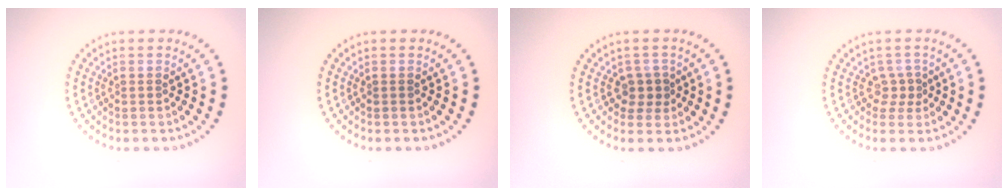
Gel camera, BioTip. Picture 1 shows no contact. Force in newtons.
{"total": 0.0}
{"total": 1.8, "press": 1.5, "slide": 1.0}
{"total": 1.4, "press": 0.8, "slide": 1.1}